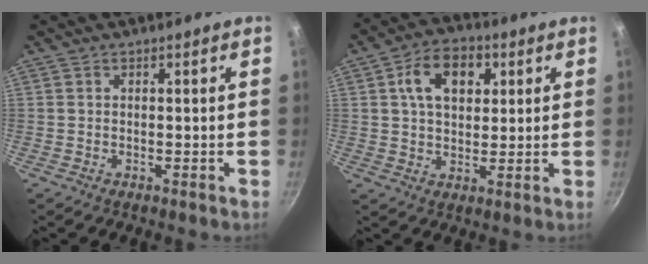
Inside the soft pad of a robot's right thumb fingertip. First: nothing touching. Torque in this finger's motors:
{"motor_torque": [-0.12, 2.51, 0.94, 0.23, 0.06]}